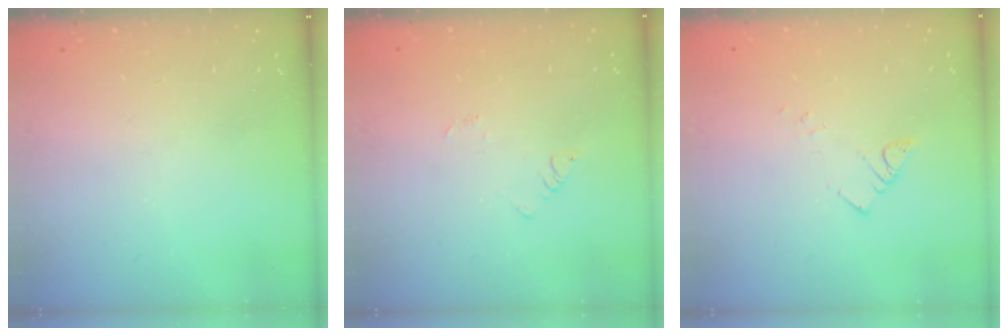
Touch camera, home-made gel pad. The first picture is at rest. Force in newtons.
{"total": 2.4, "press": 2.4, "slide": 0.3}
{"total": 2.5, "press": 2.5, "slide": 0.3}